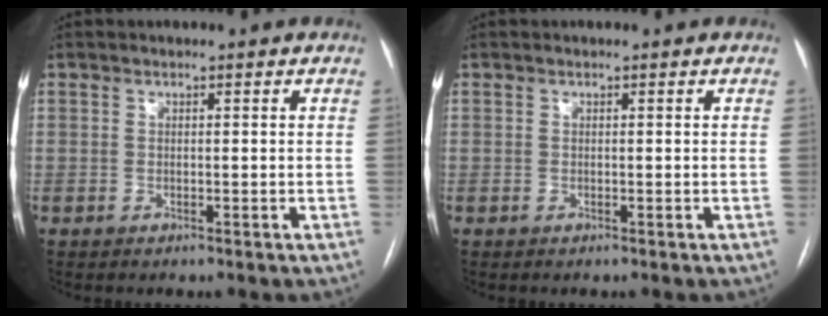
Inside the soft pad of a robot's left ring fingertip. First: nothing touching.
{"total": 0.0}